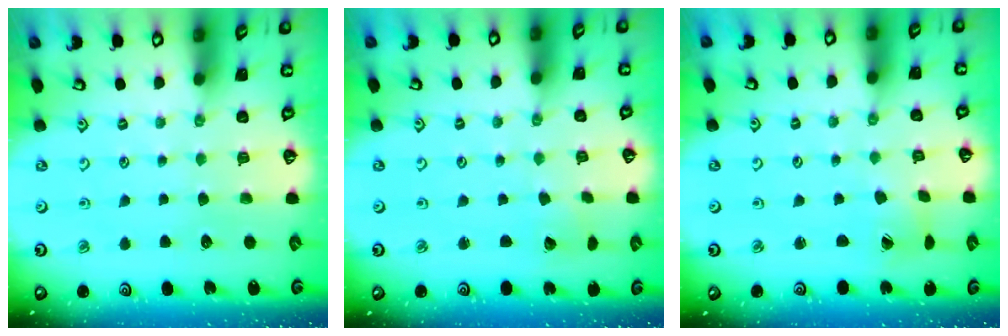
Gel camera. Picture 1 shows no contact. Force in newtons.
{"total": 2.6, "press": 2.6, "slide": 0.3}
{"total": 2.6, "press": 2.6, "slide": 0.3}